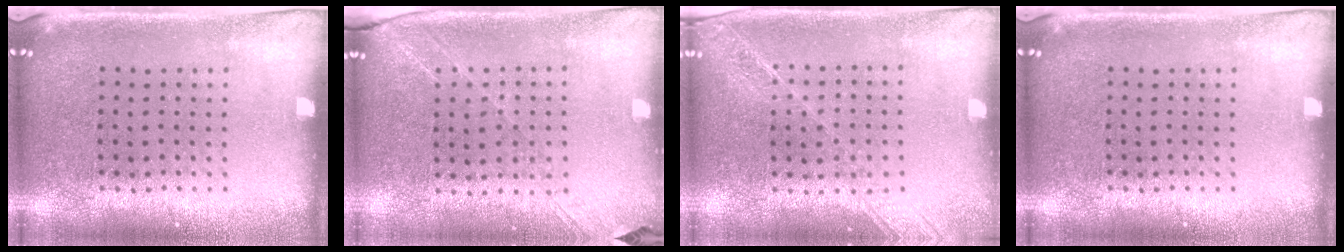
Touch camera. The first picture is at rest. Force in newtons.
{"total": 1.3, "press": 1.2, "slide": 0.5}
{"total": 1.6, "press": 1.4, "slide": 0.8}
{"total": 0.0}